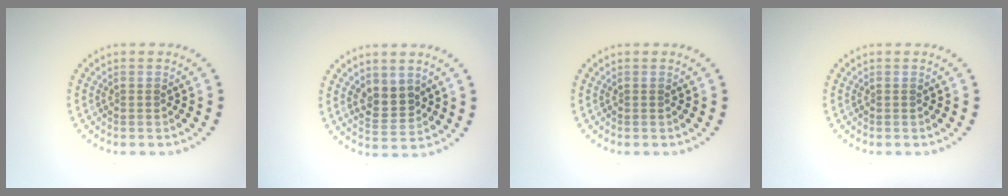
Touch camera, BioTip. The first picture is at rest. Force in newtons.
{"total": 2.7, "press": 2.5, "slide": 0.9}
{"total": 0.0}
{"total": 0.0}